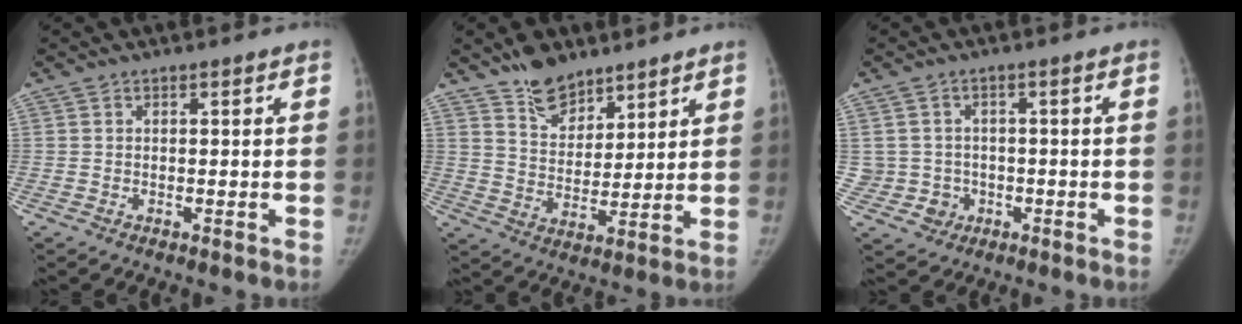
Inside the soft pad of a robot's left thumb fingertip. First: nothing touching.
{"total": 9.2, "force": [7.3, 4.7, 3.2], "torque": [-0.019, -0.053, 0.132]}
{"total": 5.0, "force": [-0.9, 4.9, 0.3], "torque": [0.024, 0.013, -0.009]}